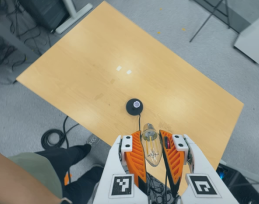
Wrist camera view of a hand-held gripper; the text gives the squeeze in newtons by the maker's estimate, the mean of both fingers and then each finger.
{"total": 21.0, "left": 23.3, "right": 18.7}